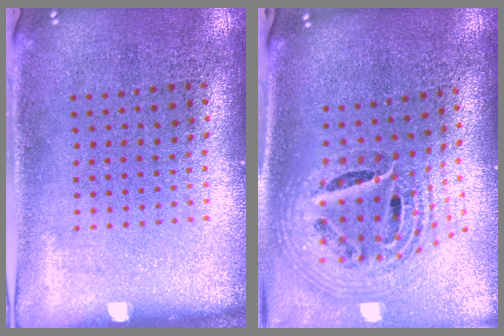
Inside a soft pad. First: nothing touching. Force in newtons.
{"total": 2.1, "press": 1.7, "slide": 1.4}